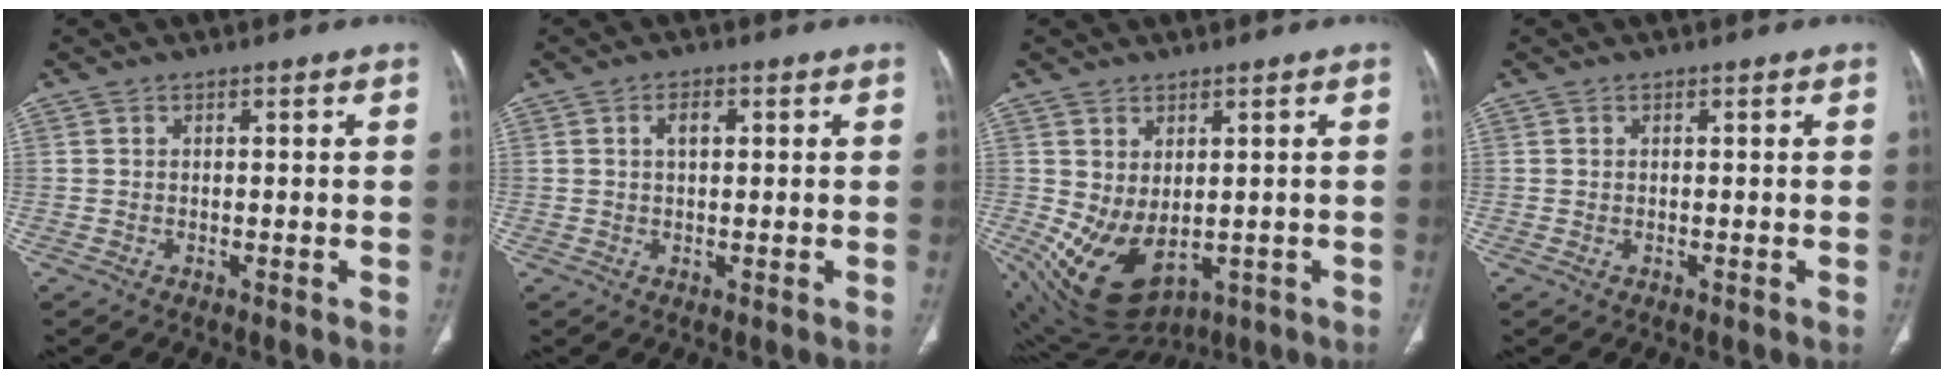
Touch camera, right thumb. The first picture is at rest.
{"total": 2.6, "force": [0.7, 1.4, 2.1], "torque": [-0.037, 0.005, 0.013]}
{"total": 11.6, "force": [-1.5, 7.1, 9.0], "torque": [-0.151, -0.005, 0.010]}
{"total": 0.0}